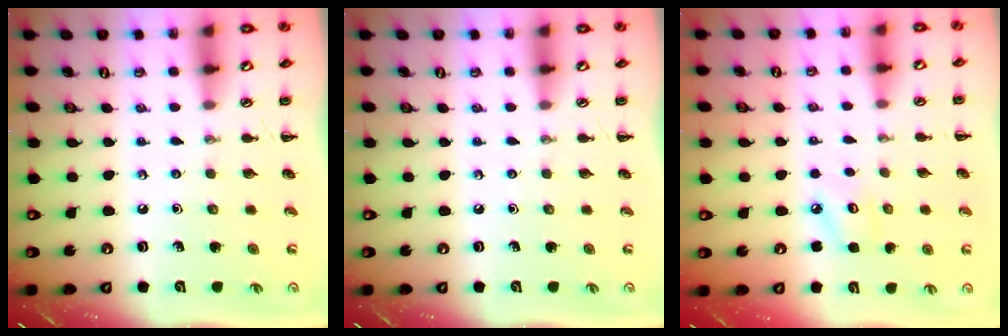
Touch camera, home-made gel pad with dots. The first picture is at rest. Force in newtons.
{"total": 0.0}
{"total": 3.9, "press": 3.7, "slide": 0.9}